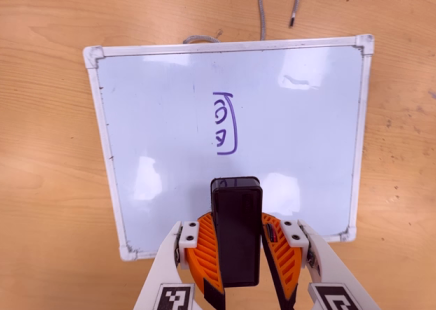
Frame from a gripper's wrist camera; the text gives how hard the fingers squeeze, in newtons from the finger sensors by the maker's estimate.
{"total": 8.8, "left": 8.9, "right": 8.7}